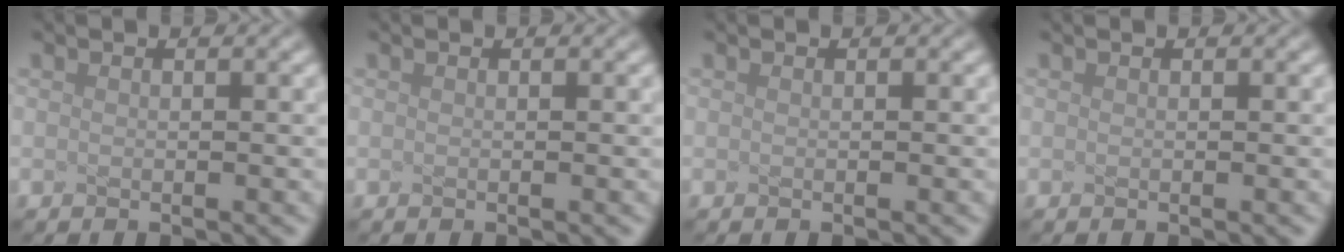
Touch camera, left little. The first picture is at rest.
{"total": 0.0}
{"total": 0.0}
{"total": 0.0}